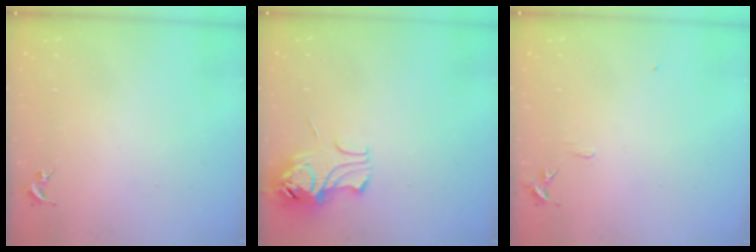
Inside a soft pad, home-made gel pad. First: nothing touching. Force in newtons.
{"total": 10.2, "press": 10.2, "slide": 1.2}
{"total": 5.8, "press": 5.8, "slide": 0.6}